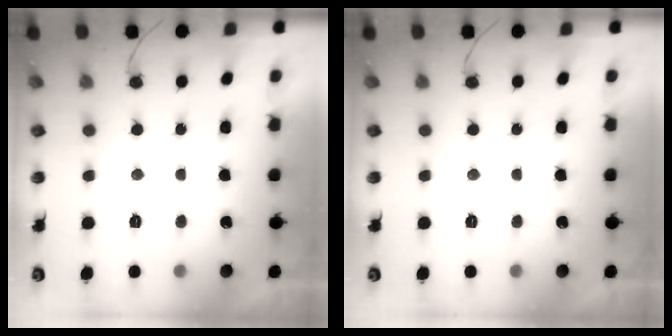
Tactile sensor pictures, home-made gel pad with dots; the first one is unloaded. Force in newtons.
{"total": 0.0}